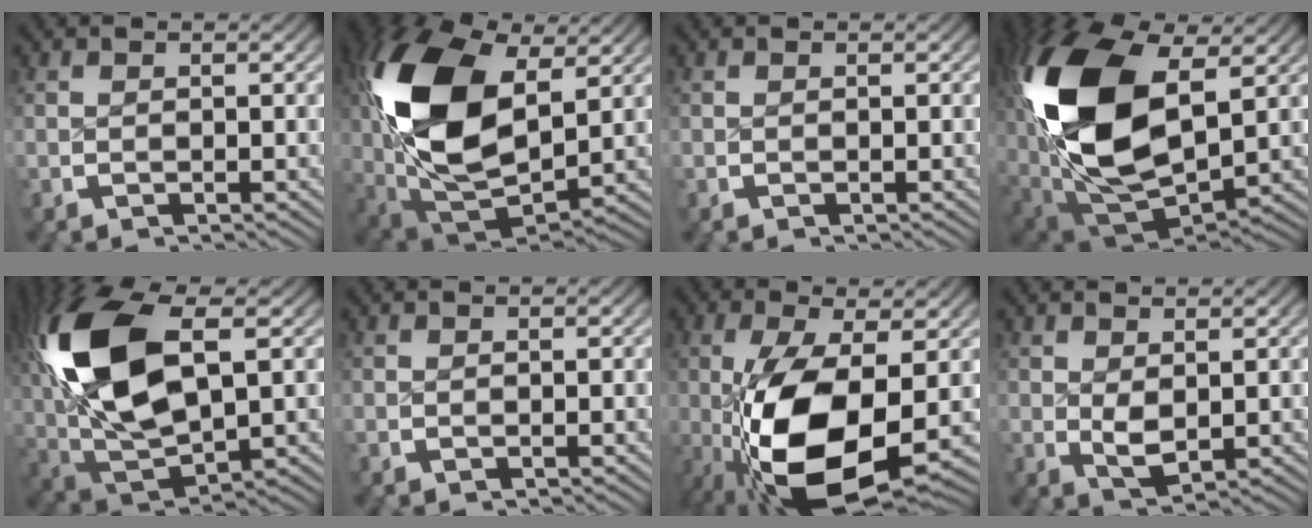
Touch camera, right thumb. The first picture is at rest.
{"total": 17.0, "force": [1.4, 10.7, 13.1], "torque": [-0.314, -0.060, 0.054]}
{"total": 0.0}
{"total": 18.5, "force": [1.3, 11.2, 14.7], "torque": [-0.352, -0.053, 0.055]}
{"total": 14.5, "force": [1.8, 8.1, 11.8], "torque": [-0.281, -0.020, 0.052]}
{"total": 0.0}
{"total": 14.1, "force": [-1.6, 7.3, 12.0], "torque": [-0.251, -0.052, 0.006]}
{"total": 2.5, "force": [0.8, 1.4, 1.9], "torque": [-0.041, -0.012, 0.024]}